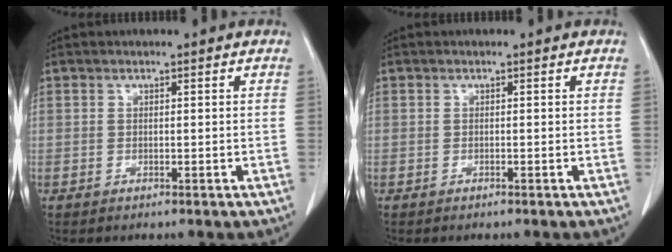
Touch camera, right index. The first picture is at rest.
{"total": 0.0}